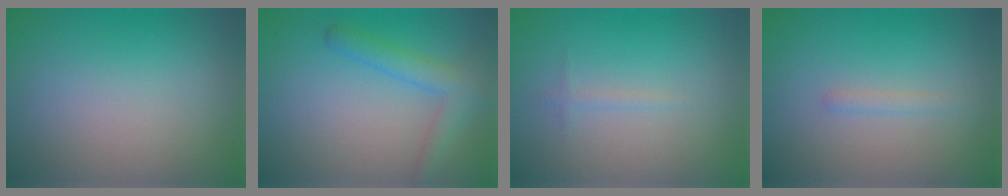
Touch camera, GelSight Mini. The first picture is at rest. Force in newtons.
{"total": 2.7, "press": 2.7, "slide": 0.1}
{"total": 0.7, "press": 0.7, "slide": 0.0}
{"total": 0.8, "press": 0.8, "slide": 0.0}